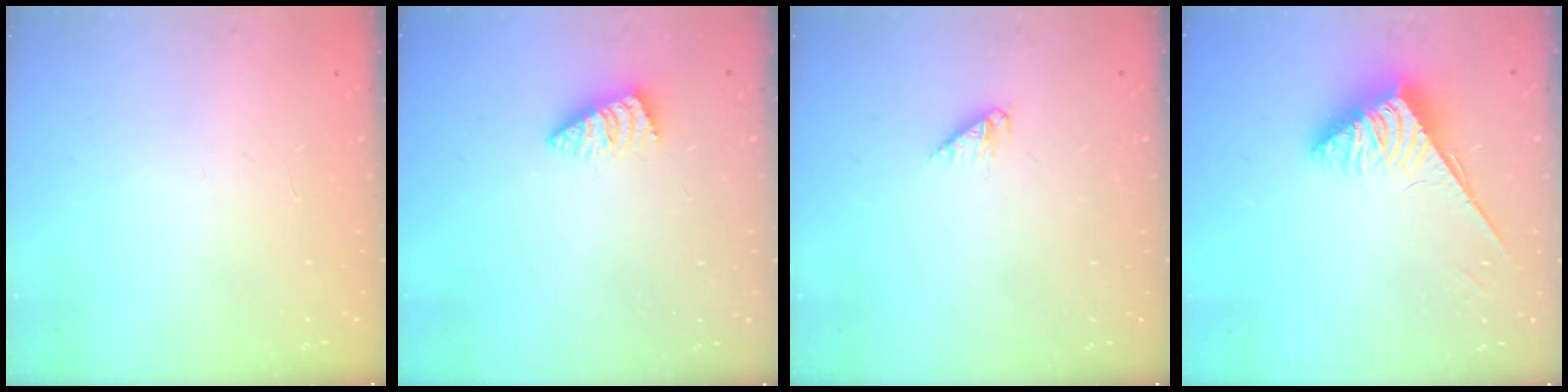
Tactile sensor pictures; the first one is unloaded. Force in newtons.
{"total": 1.1, "press": 1.1, "slide": 0.2}
{"total": 3.0, "press": 3.0, "slide": 0.4}
{"total": 3.9, "press": 3.8, "slide": 0.7}